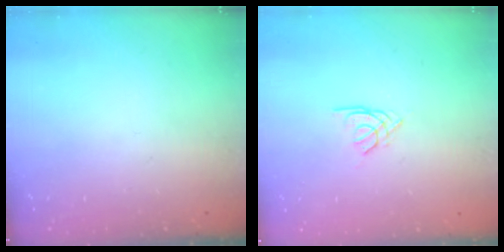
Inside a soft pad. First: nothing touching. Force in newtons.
{"total": 2.3, "press": 2.3, "slide": 0.5}